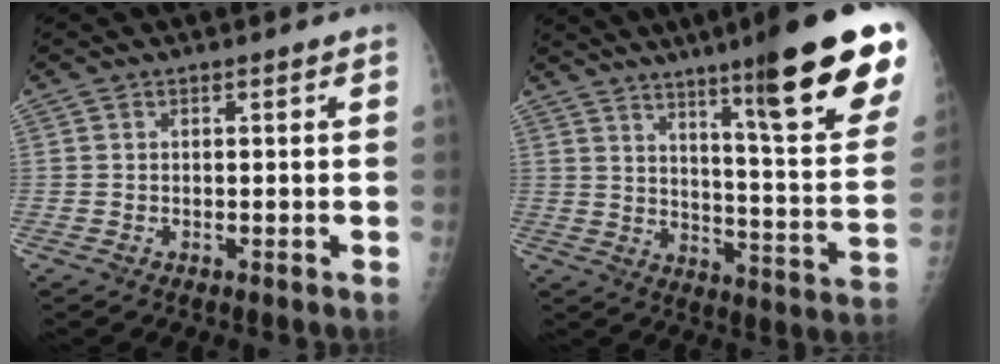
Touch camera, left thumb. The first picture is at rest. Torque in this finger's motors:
{"motor_torque": [2.72, 2.29, 1.34, -1.44, 0.32]}